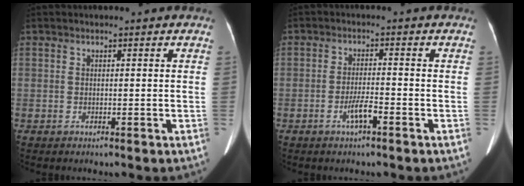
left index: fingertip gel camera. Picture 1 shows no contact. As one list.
[{"total": 2.9, "force": [-2.0, 0.0, 2.2], "torque": [-0.042, -0.010, -0.035]}]